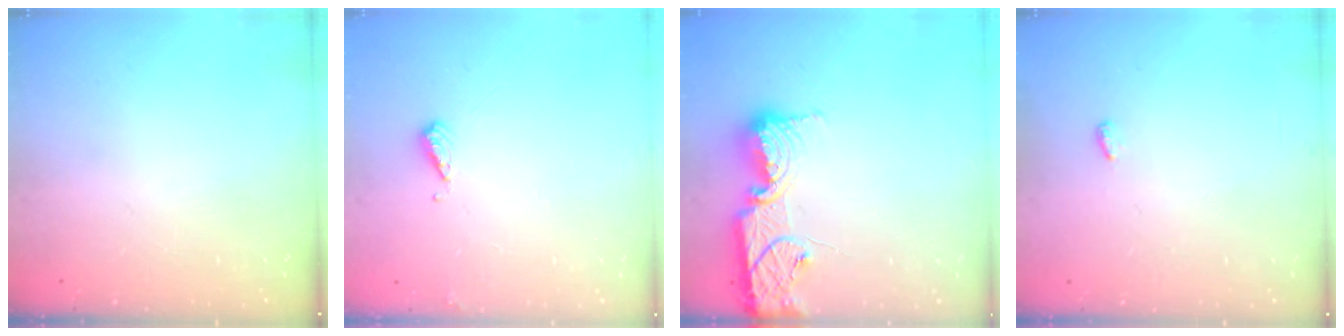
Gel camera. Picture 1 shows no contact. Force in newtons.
{"total": 4.5, "press": 4.4, "slide": 0.8}
{"total": 14.0, "press": 14.0, "slide": 1.1}
{"total": 3.6, "press": 3.6, "slide": 0.4}